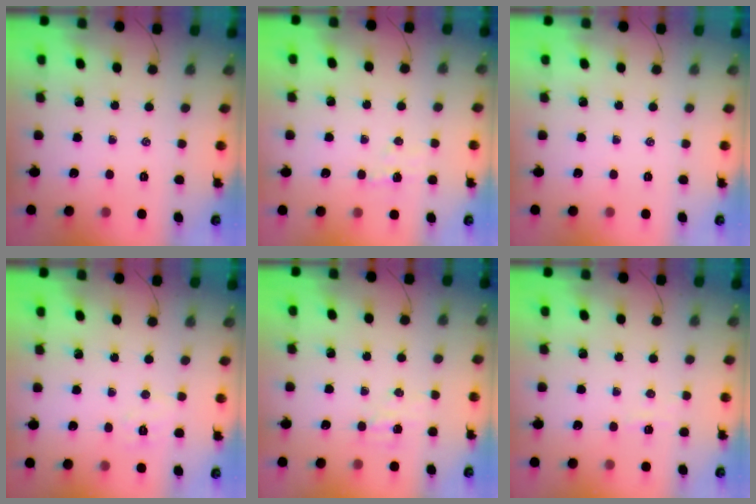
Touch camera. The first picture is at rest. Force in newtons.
{"total": 4.9, "press": 4.7, "slide": 1.3}
{"total": 0.0}
{"total": 5.5, "press": 5.4, "slide": 1.2}
{"total": 4.0, "press": 3.8, "slide": 1.1}
{"total": 3.4, "press": 3.3, "slide": 0.7}